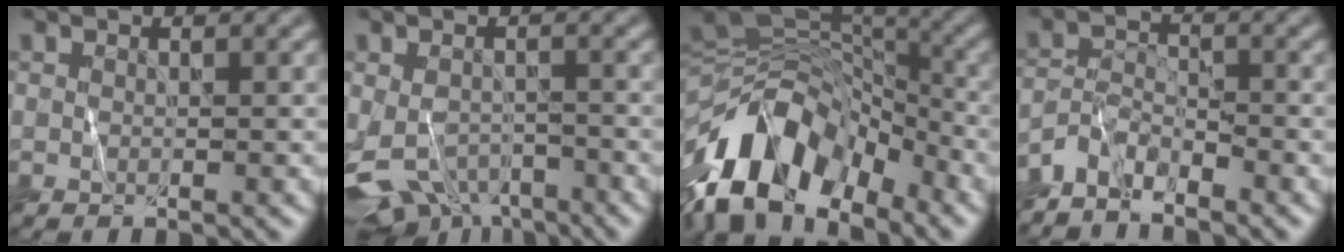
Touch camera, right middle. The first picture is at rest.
{"total": 5.6, "force": [-3.2, 3.3, 3.3], "torque": [-0.062, -0.023, -0.054]}
{"total": 13.4, "force": [-6.8, 7.7, 8.7], "torque": [-0.166, 0.023, -0.136]}
{"total": 3.1, "force": [-2.8, 0.9, 0.8], "torque": [-0.016, 0.003, -0.068]}